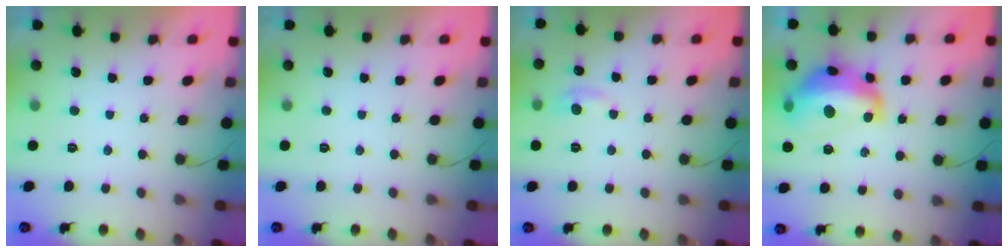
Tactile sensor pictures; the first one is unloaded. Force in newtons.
{"total": 0.0}
{"total": 5.1, "press": 5.1, "slide": 0.7}
{"total": 17.5, "press": 17.5, "slide": 1.4}